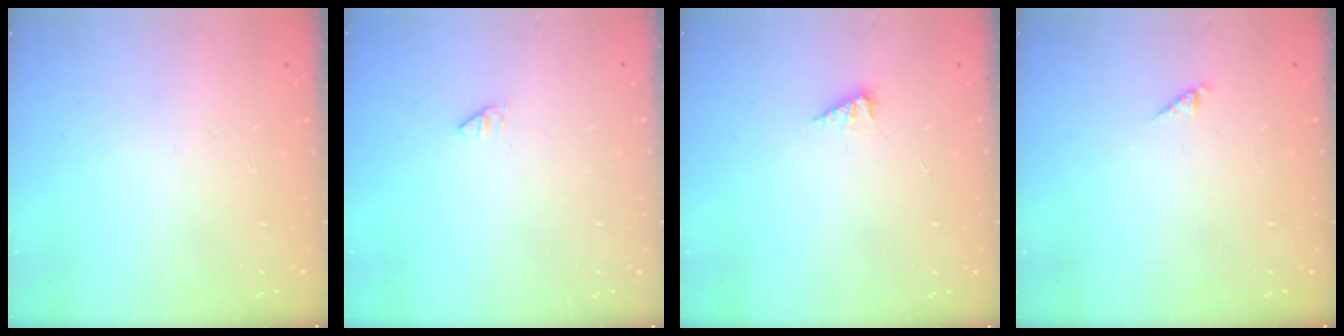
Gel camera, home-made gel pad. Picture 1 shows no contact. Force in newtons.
{"total": 0.0}
{"total": 2.2, "press": 2.2, "slide": 0.2}
{"total": 2.7, "press": 2.6, "slide": 0.4}